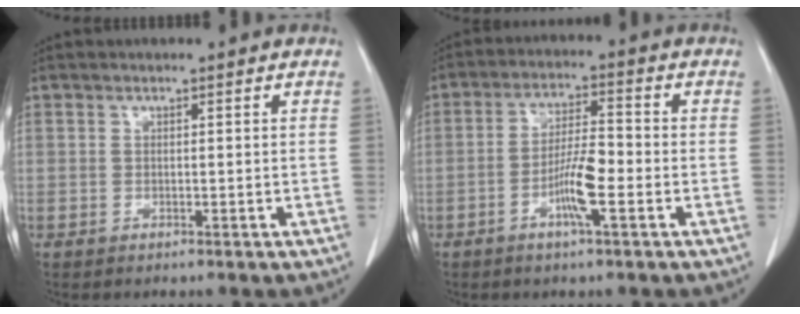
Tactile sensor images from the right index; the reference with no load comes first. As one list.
[{"total": 6.8, "force": [-2.5, 0.7, 6.3], "torque": [-0.121, 0.001, -0.048]}]